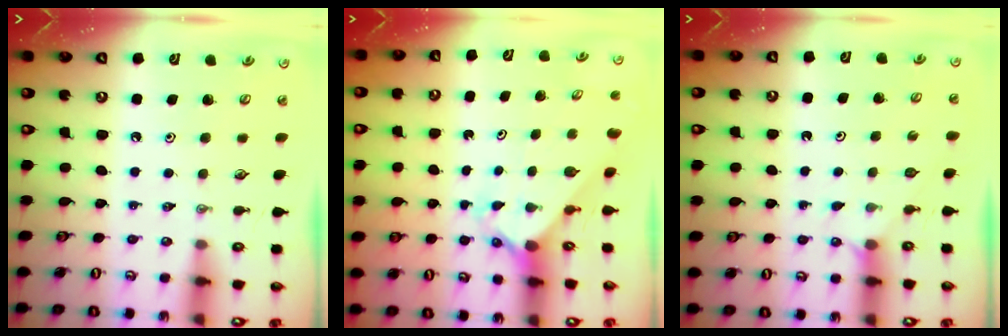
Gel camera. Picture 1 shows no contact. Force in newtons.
{"total": 2.4, "press": 2.3, "slide": 0.2}
{"total": 4.1, "press": 4.0, "slide": 0.4}